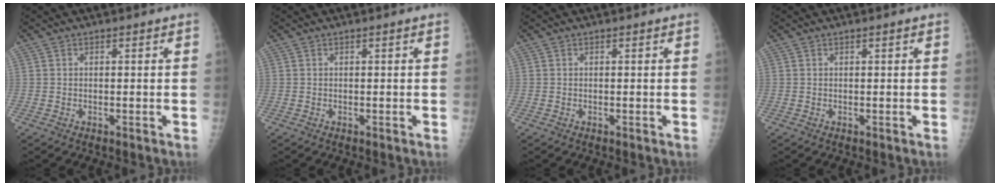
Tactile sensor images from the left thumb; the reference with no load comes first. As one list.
[{"total": 0.0}, {"total": 0.0}, {"total": 0.0}]